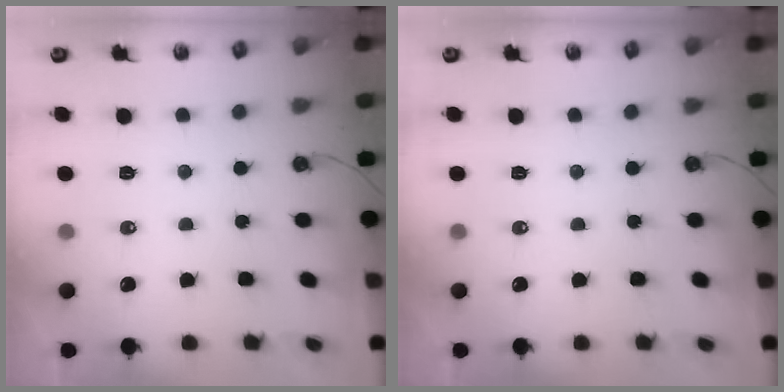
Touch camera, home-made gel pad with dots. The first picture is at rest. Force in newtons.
{"total": 0.0}